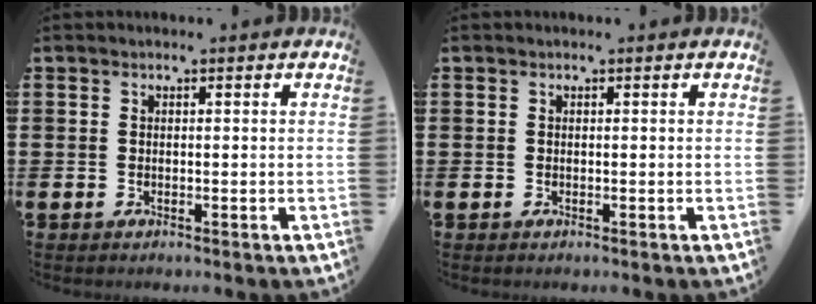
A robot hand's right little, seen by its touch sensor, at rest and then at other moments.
{"total": 0.0}